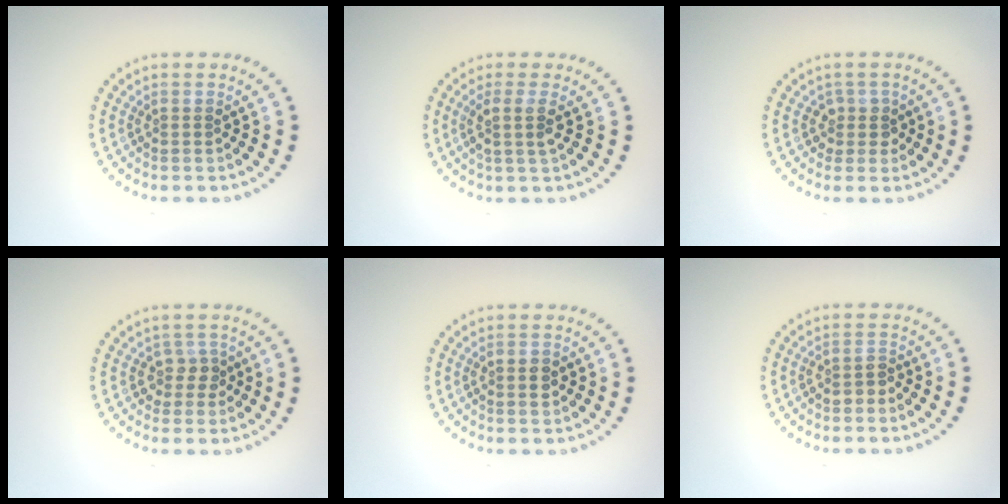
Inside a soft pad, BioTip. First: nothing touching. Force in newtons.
{"total": 2.0, "press": 1.6, "slide": 1.2}
{"total": 1.7, "press": 1.3, "slide": 1.0}
{"total": 1.8, "press": 1.5, "slide": 1.0}
{"total": 1.9, "press": 1.9, "slide": 0.2}
{"total": 1.4, "press": 1.2, "slide": 0.7}